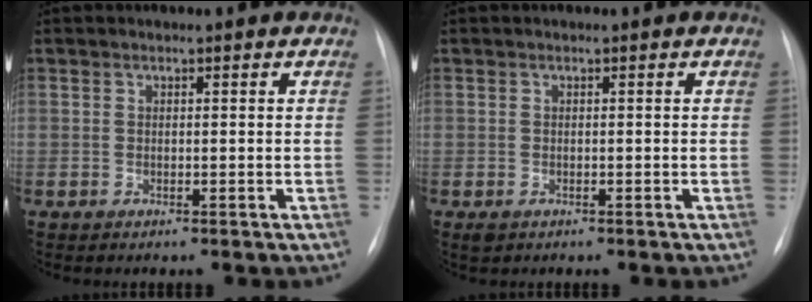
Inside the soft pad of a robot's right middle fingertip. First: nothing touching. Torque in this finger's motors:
{"motor_torque": [0.27, -0.29, 0.00, 0.00]}